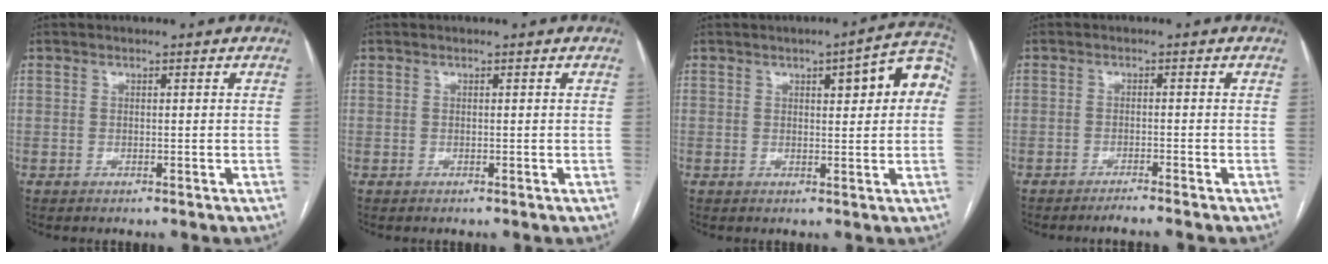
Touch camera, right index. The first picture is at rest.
{"total": 0.0}
{"total": 8.4, "force": [2.1, 2.0, 7.9], "torque": [-0.097, 0.027, 0.022]}
{"total": 3.1, "force": [-2.7, -0.8, 1.3], "torque": [-0.012, -0.002, -0.042]}